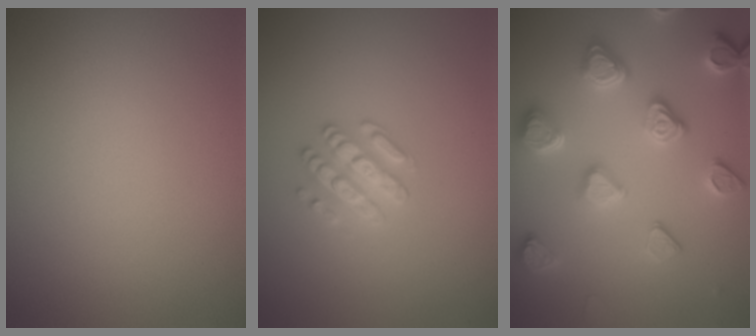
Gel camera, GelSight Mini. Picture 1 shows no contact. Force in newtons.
{"total": 2.6, "press": 2.6, "slide": 0.3}
{"total": 4.9, "press": 4.7, "slide": 1.3}